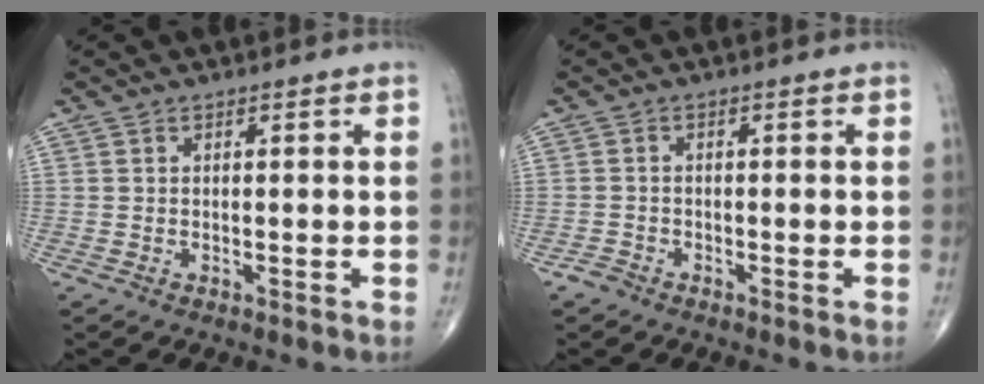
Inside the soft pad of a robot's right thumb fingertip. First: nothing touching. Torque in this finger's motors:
{"motor_torque": [-0.11, 0.16, -0.15, -0.06, -0.02]}